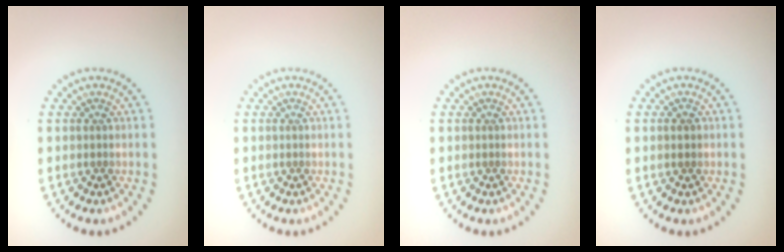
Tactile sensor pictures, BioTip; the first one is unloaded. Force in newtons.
{"total": 0.0}
{"total": 0.0}
{"total": 1.2, "press": 1.2, "slide": 0.1}